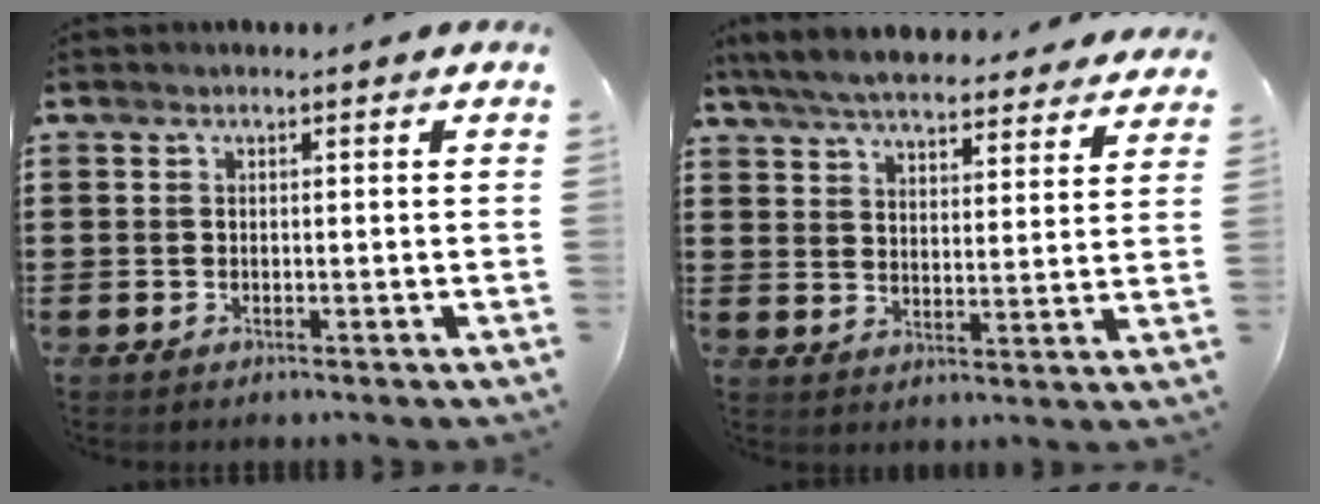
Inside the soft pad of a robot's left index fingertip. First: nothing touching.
{"total": 6.5, "force": [6.3, 0.5, 1.6], "torque": [-0.059, -0.031, 0.112]}